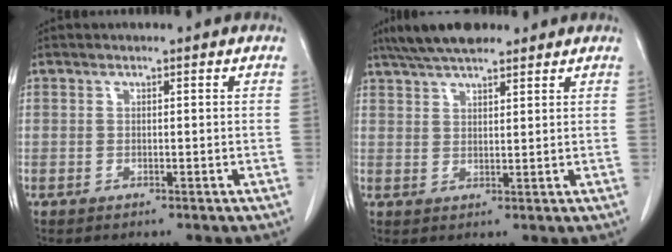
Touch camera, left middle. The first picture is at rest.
{"total": 8.4, "force": [6.9, 1.9, 4.5], "torque": [-0.076, 0.025, 0.119]}